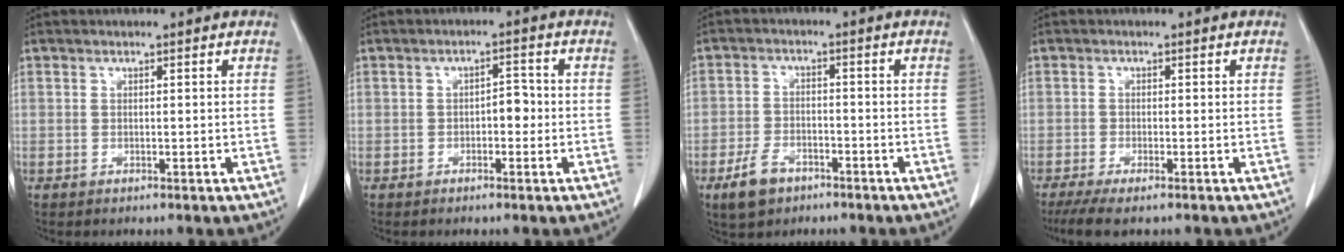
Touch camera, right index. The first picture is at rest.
{"total": 2.7, "force": [-0.5, 1.4, 2.3], "torque": [-0.026, 0.008, -0.009]}
{"total": 5.1, "force": [-3.3, 3.2, 2.3], "torque": [-0.048, 0.002, -0.052]}
{"total": 4.9, "force": [-3.6, 0.7, 3.2], "torque": [-0.056, -0.013, -0.059]}